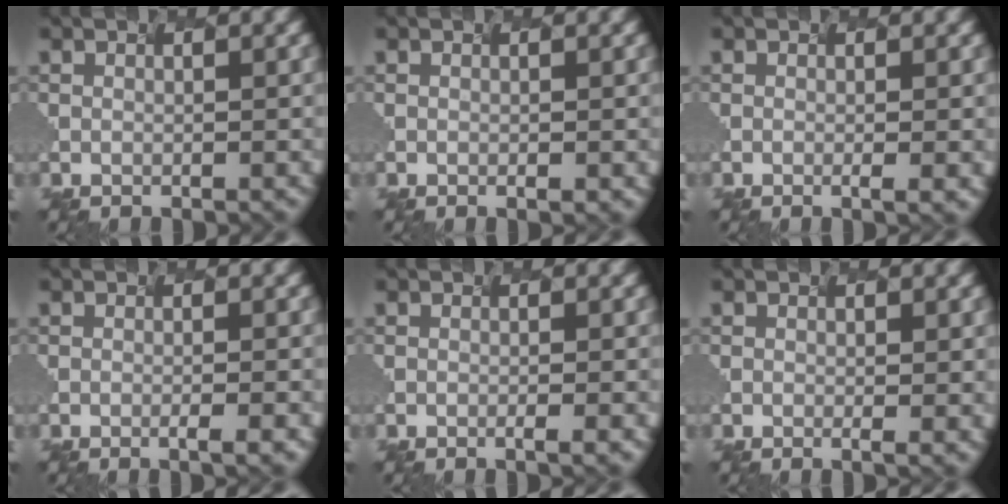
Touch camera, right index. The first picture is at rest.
{"total": 0.9, "force": [-0.2, 0.2, 0.9], "torque": [-0.001, 0.005, 0.004]}
{"total": 1.6, "force": [-0.3, 0.2, 1.5], "torque": [-0.013, 0.005, 0.001]}
{"total": 2.4, "force": [-0.7, 0.6, 2.2], "torque": [-0.015, 0.007, 0.000]}
{"total": 1.9, "force": [-0.3, 0.5, 1.8], "torque": [-0.008, 0.008, -0.002]}
{"total": 0.9, "force": [-0.4, -0.3, 0.8], "torque": [-0.019, -0.004, 0.010]}